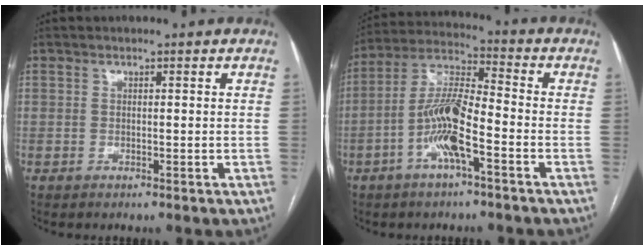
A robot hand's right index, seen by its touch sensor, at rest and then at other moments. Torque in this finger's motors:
{"motor_torque": [1.58, -0.56, 0.85, 0.21]}